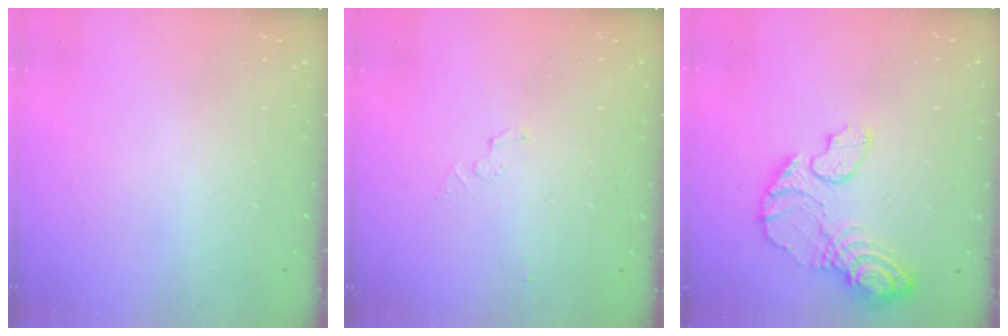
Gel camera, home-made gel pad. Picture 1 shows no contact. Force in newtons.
{"total": 2.9, "press": 2.9, "slide": 0.3}
{"total": 12.6, "press": 12.6, "slide": 0.9}